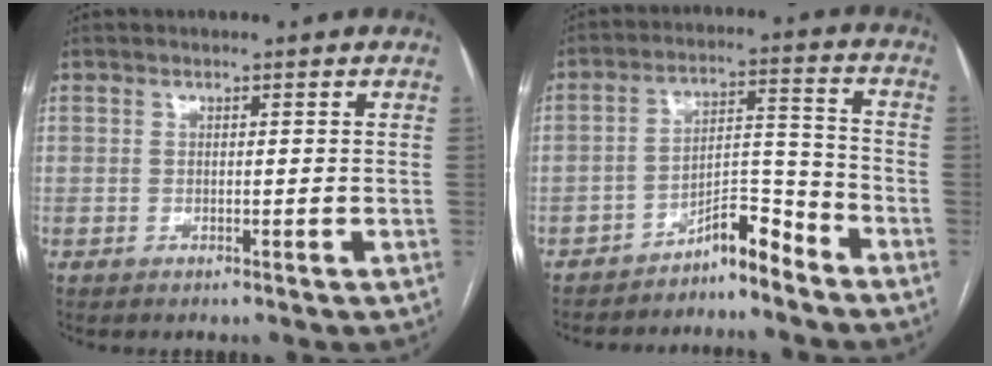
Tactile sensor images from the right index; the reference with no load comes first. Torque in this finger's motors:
{"motor_torque": [-0.42, 0.35, -0.17, -0.07]}